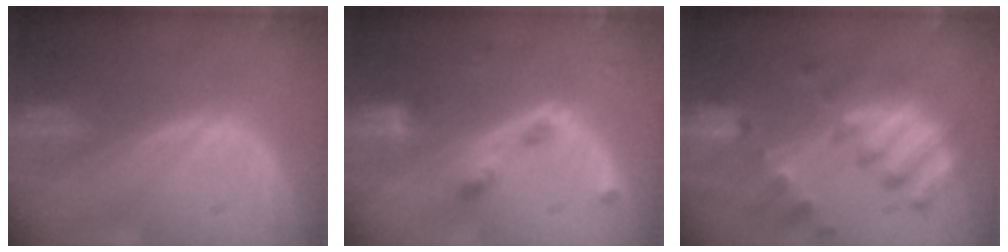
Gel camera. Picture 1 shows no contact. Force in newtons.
{"total": 4.2, "press": 4.2, "slide": 0.5}
{"total": 10.2, "press": 8.9, "slide": 5.0}